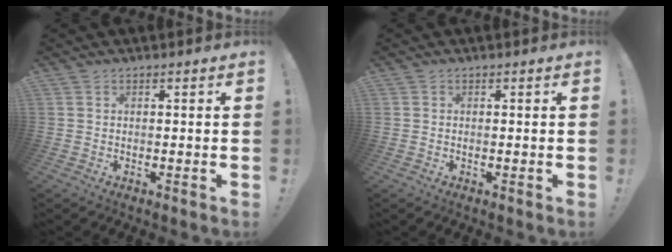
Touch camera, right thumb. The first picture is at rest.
{"total": 0.0}